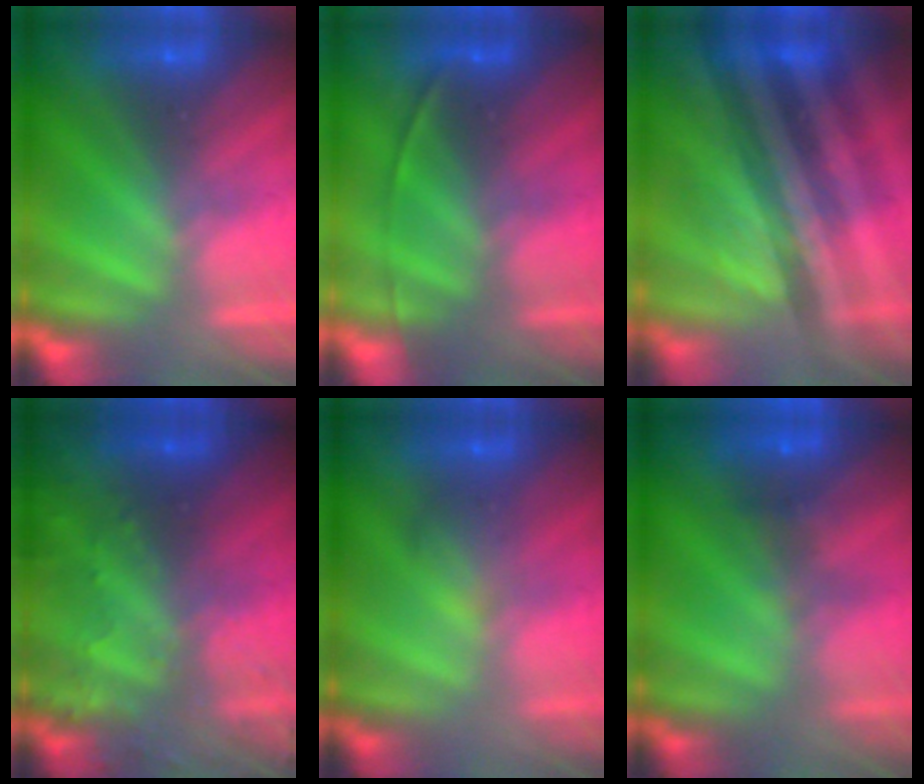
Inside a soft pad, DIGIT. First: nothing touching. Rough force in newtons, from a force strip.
{"total": 1.8}
{"total": 3.7}
{"total": 7.9}
{"total": 2.0}
{"total": 4.0}